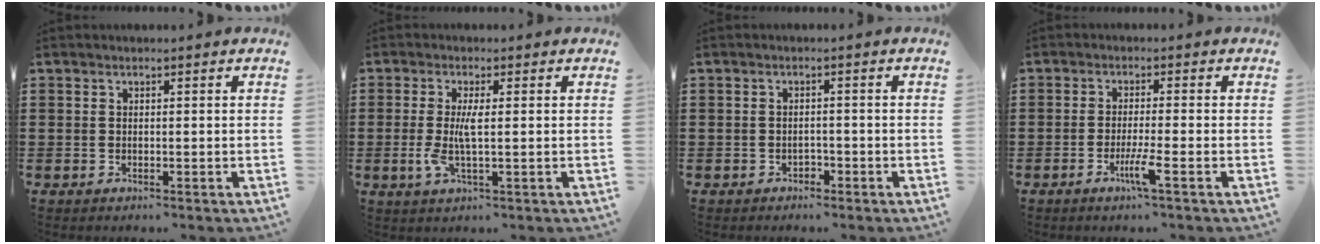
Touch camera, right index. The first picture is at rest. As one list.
[{"total": 4.0, "force": [-0.3, 0.6, 3.9], "torque": [-0.092, -0.010, -0.013]}, {"total": 1.2, "force": [-1.0, 0.5, -0.2], "torque": [-0.002, 0.000, -0.023]}, {"total": 4.2, "force": [-2.1, -0.2, 3.6], "torque": [-0.073, -0.018, -0.040]}]